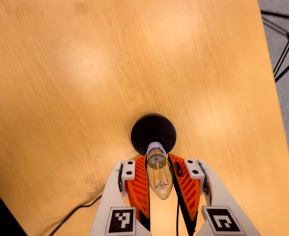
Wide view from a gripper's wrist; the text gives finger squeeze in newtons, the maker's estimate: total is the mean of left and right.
{"total": 14.7, "left": 13.7, "right": 15.6}